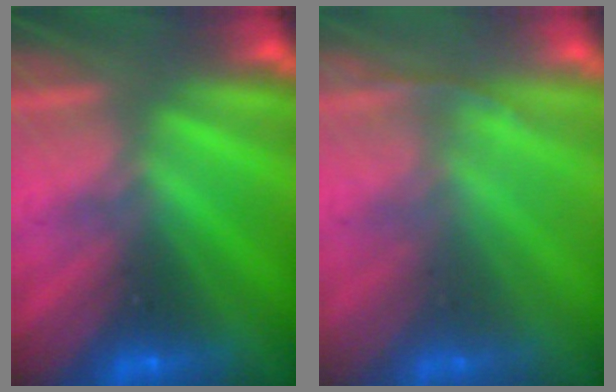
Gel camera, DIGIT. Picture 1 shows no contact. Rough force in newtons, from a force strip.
{"total": 1.2}